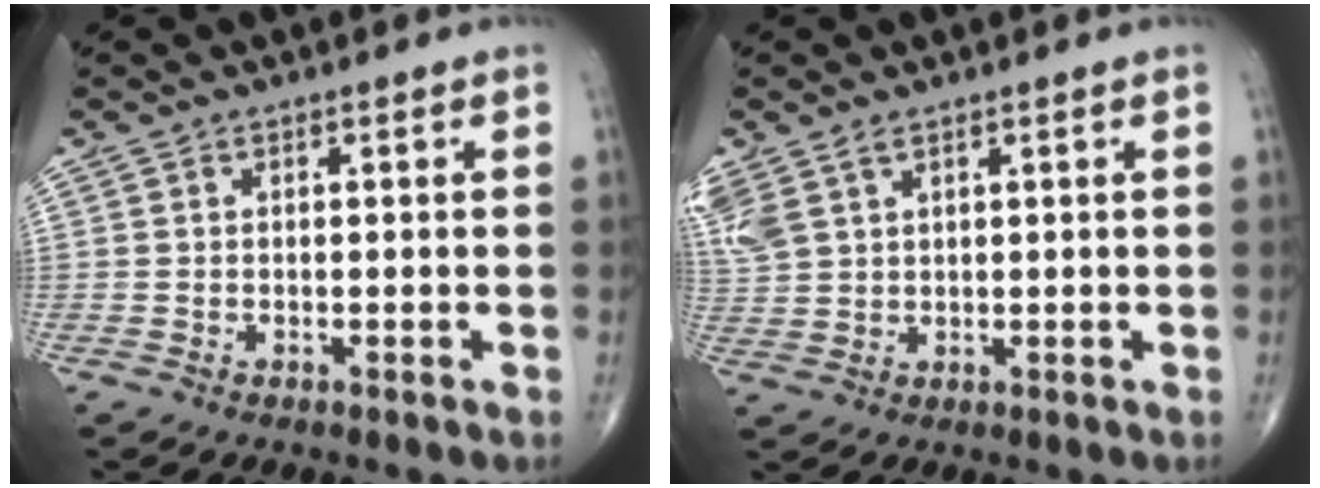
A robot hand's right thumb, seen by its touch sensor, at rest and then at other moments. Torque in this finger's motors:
{"motor_torque": [-0.50, 0.58, 0.37, 0.47, 0.05]}